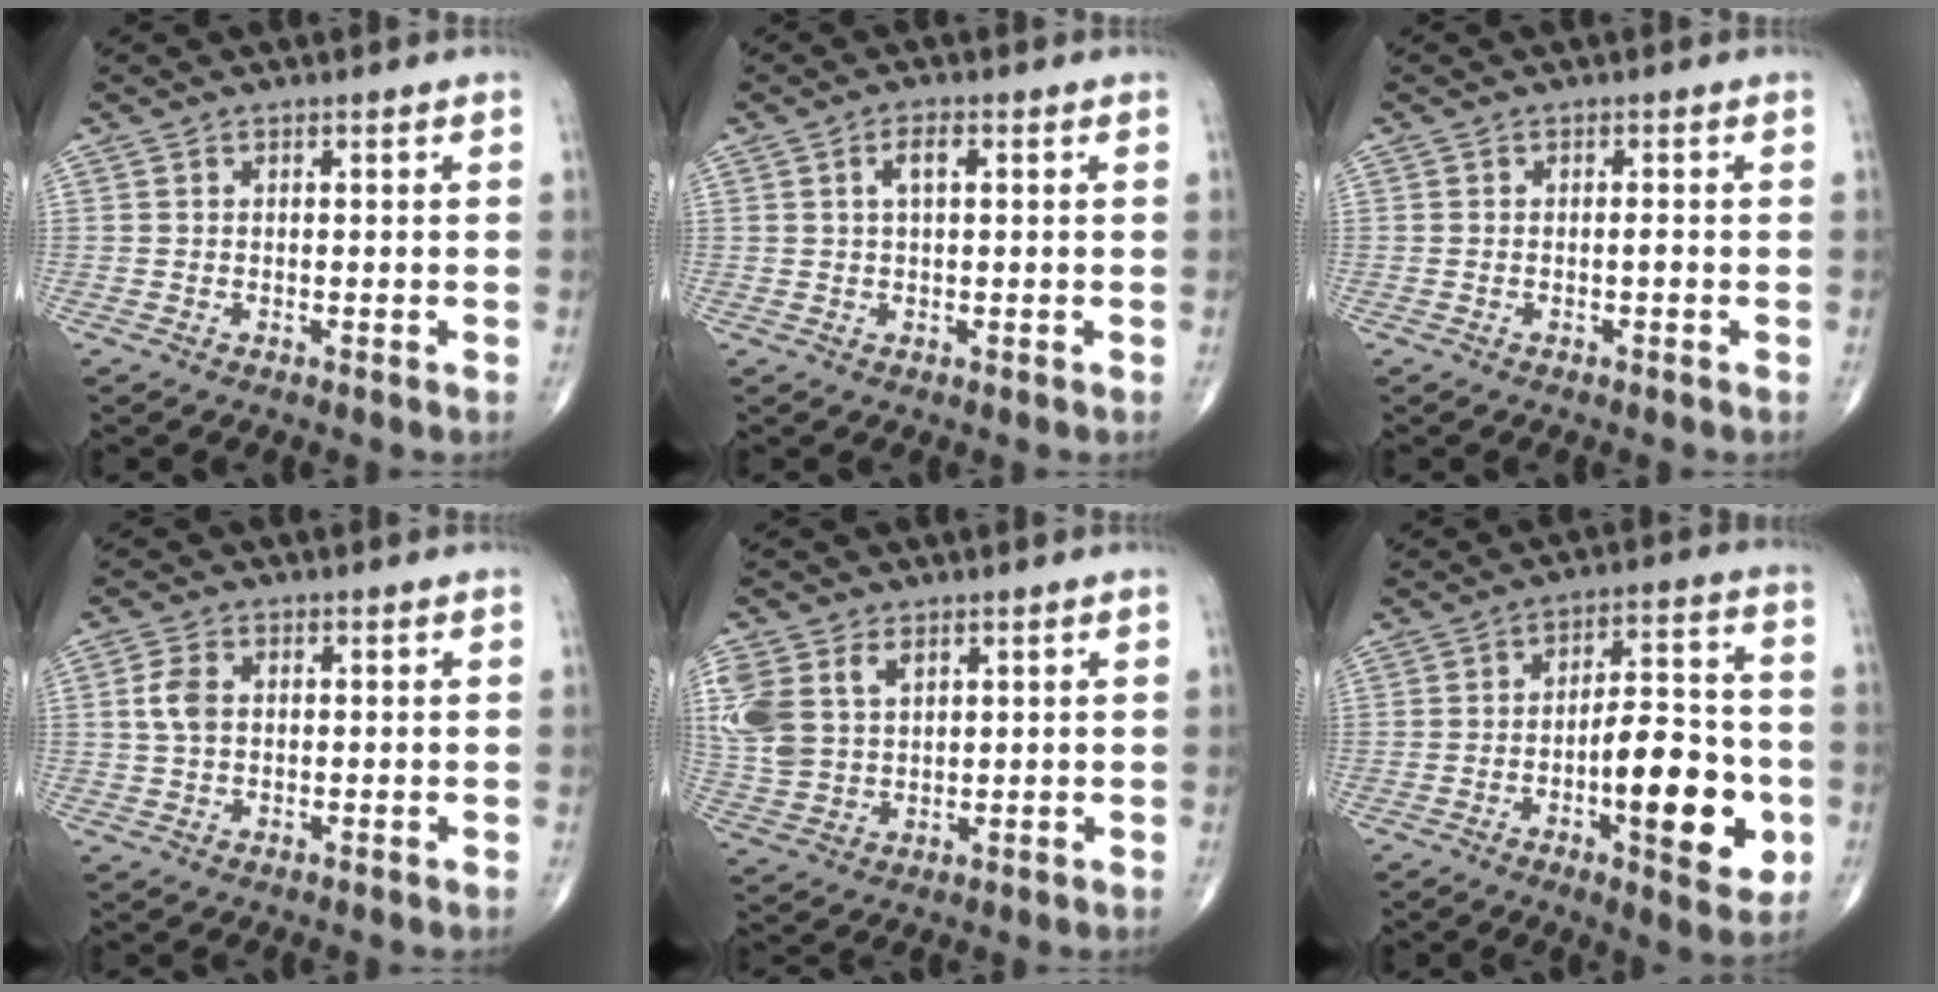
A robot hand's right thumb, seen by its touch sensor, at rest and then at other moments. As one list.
[{"total": 2.7, "force": [0.8, 1.0, 2.4], "torque": [-0.043, 0.005, 0.014]}, {"total": 0.7, "force": [-0.2, 0.1, 0.6], "torque": [-0.008, 0.001, -0.002]}, {"total": 4.0, "force": [0.5, 2.6, 3.0], "torque": [-0.066, 0.004, 0.008]}, {"total": 12.0, "force": [4.6, 8.2, 7.5], "torque": [-0.179, -0.001, 0.101]}, {"total": 17.4, "force": [-4.7, 6.1, 15.6], "torque": [-0.195, 0.025, -0.065]}]